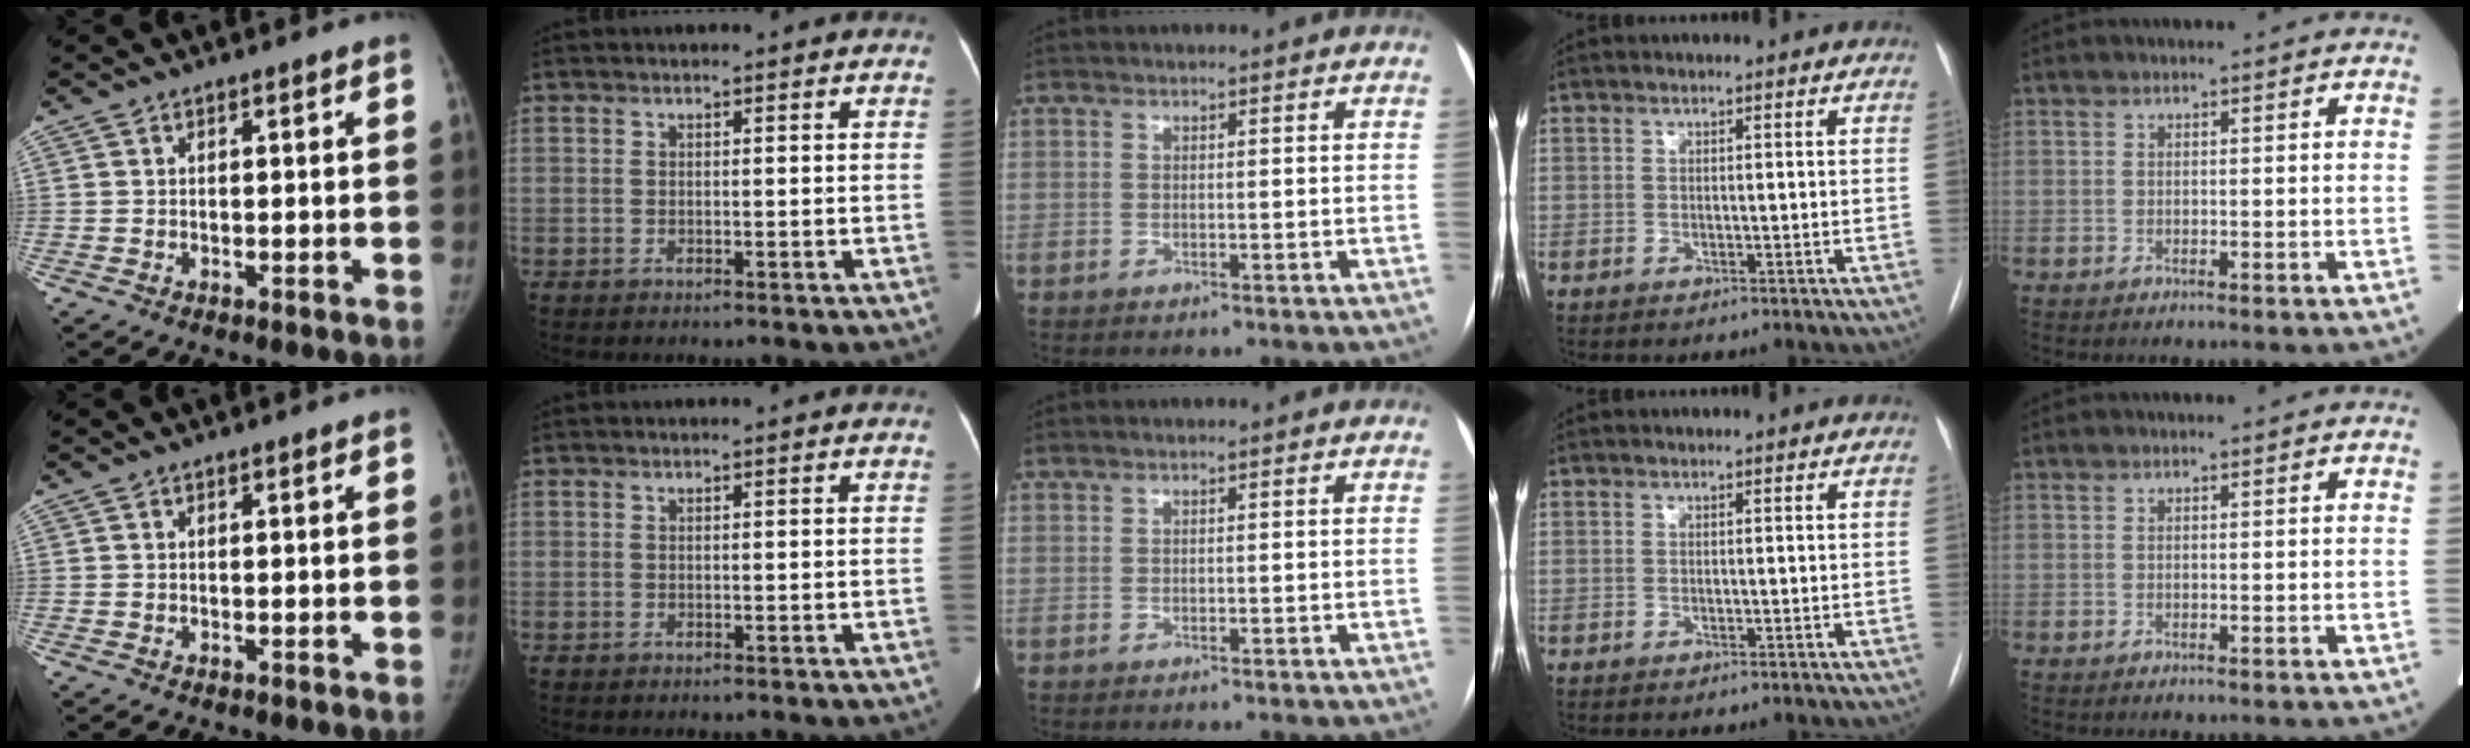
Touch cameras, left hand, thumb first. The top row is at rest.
{}